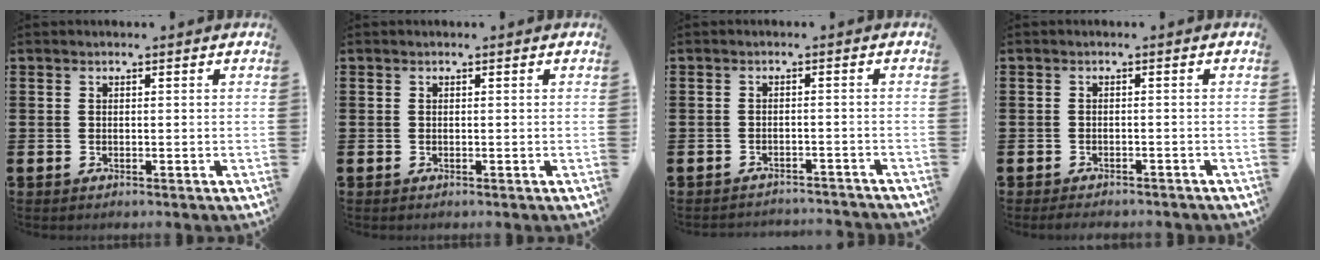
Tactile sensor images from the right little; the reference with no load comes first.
{"total": 0.0}
{"total": 1.6, "force": [-1.6, -0.1, -0.1], "torque": [-0.003, 0.005, -0.034]}
{"total": 1.1, "force": [-1.0, 0.1, 0.3], "torque": [-0.008, 0.000, -0.021]}